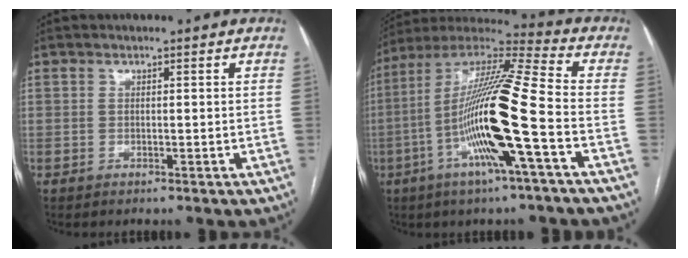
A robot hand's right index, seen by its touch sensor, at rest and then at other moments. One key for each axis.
{"total": 18.8, "fx": -5.0, "fy": -0.1, "fz": 18.1, "tx": -0.352, "ty": -0.004, "tz": -0.104}